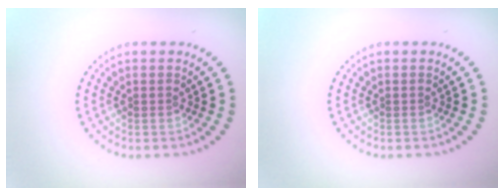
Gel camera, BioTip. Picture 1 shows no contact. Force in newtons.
{"total": 0.0}